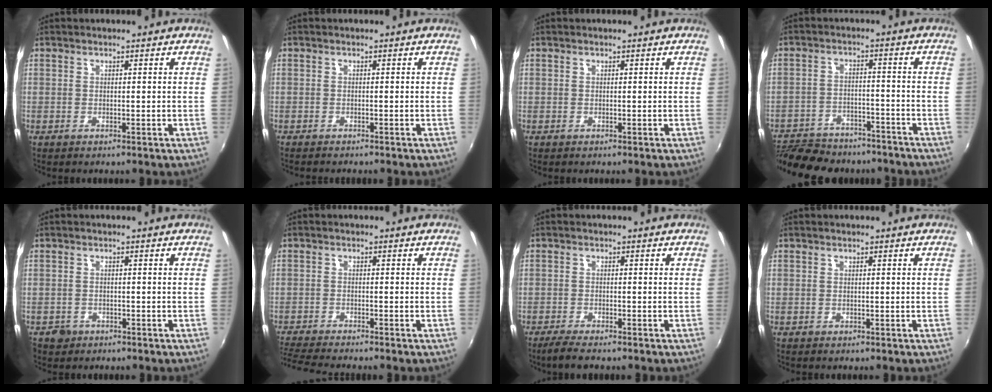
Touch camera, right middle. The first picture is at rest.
{"total": 1.8, "force": [-1.7, 0.2, 0.6], "torque": [-0.017, -0.013, -0.028]}
{"total": 0.0}
{"total": 19.9, "force": [-16.5, 7.8, 8.1], "torque": [-0.184, -0.005, -0.233]}
{"total": 2.5, "force": [-1.4, 2.1, 0.5], "torque": [-0.017, -0.001, -0.020]}
{"total": 6.9, "force": [-6.4, -0.1, 2.6], "torque": [-0.073, -0.025, -0.113]}
{"total": 4.0, "force": [-3.3, 0.6, 2.2], "torque": [-0.058, -0.013, -0.060]}
{"total": 0.0}